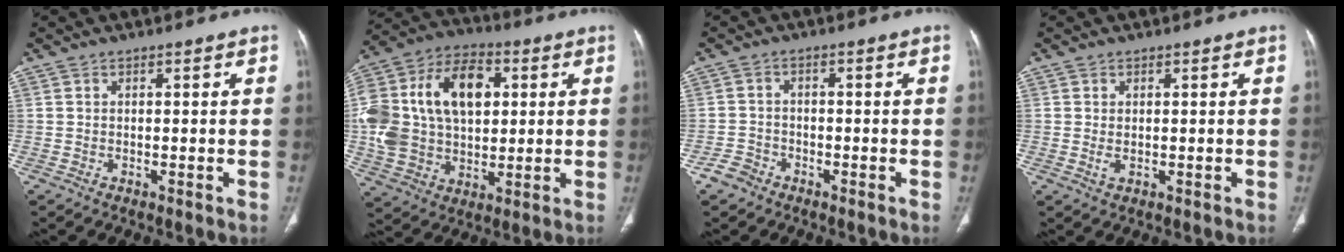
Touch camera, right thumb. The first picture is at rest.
{"total": 24.1, "force": [3.8, 15.9, 17.7], "torque": [-0.343, 0.018, 0.067]}
{"total": 3.2, "force": [-2.2, 2.2, 0.5], "torque": [-0.007, 0.017, -0.043]}
{"total": 1.5, "force": [0.1, 0.9, 1.2], "torque": [-0.025, -0.002, 0.005]}